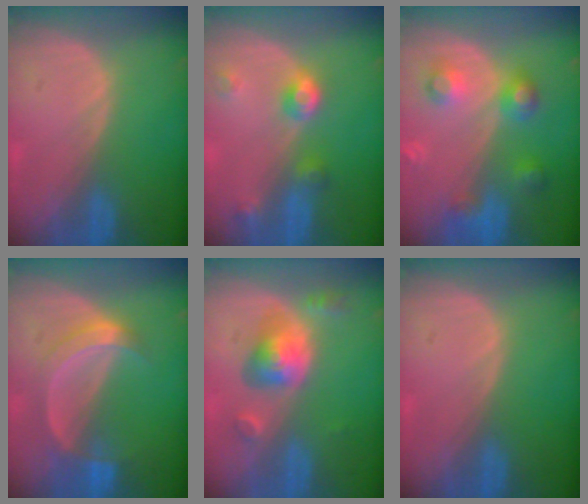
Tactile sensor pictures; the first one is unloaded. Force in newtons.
{"total": 4.7, "press": 4.3, "slide": 2.0}
{"total": 6.1, "press": 6.0, "slide": 0.3}
{"total": 5.6, "press": 5.3, "slide": 1.7}
{"total": 6.0, "press": 5.5, "slide": 2.4}
{"total": 0.0}